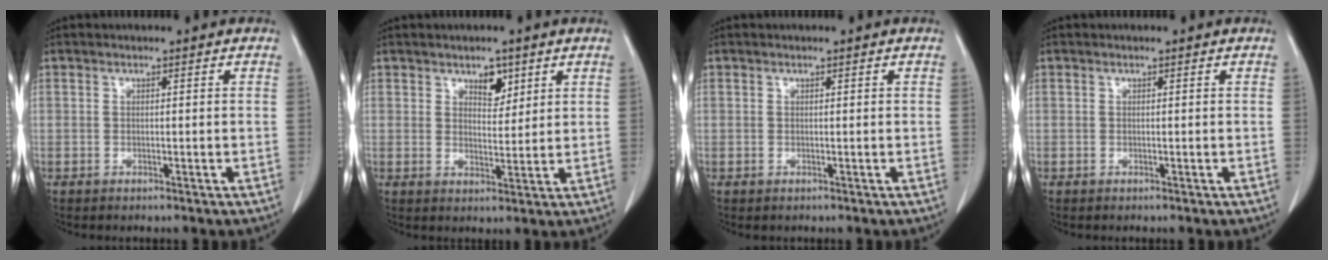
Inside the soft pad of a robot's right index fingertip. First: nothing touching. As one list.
[{"total": 3.6, "force": [2.2, 1.9, 2.1], "torque": [-0.031, -0.004, 0.038]}, {"total": 0.0}, {"total": 0.0}]